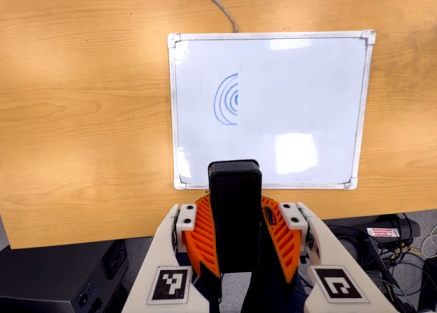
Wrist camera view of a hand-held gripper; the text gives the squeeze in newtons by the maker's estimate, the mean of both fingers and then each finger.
{"total": 7.6, "left": 8.4, "right": 6.8}